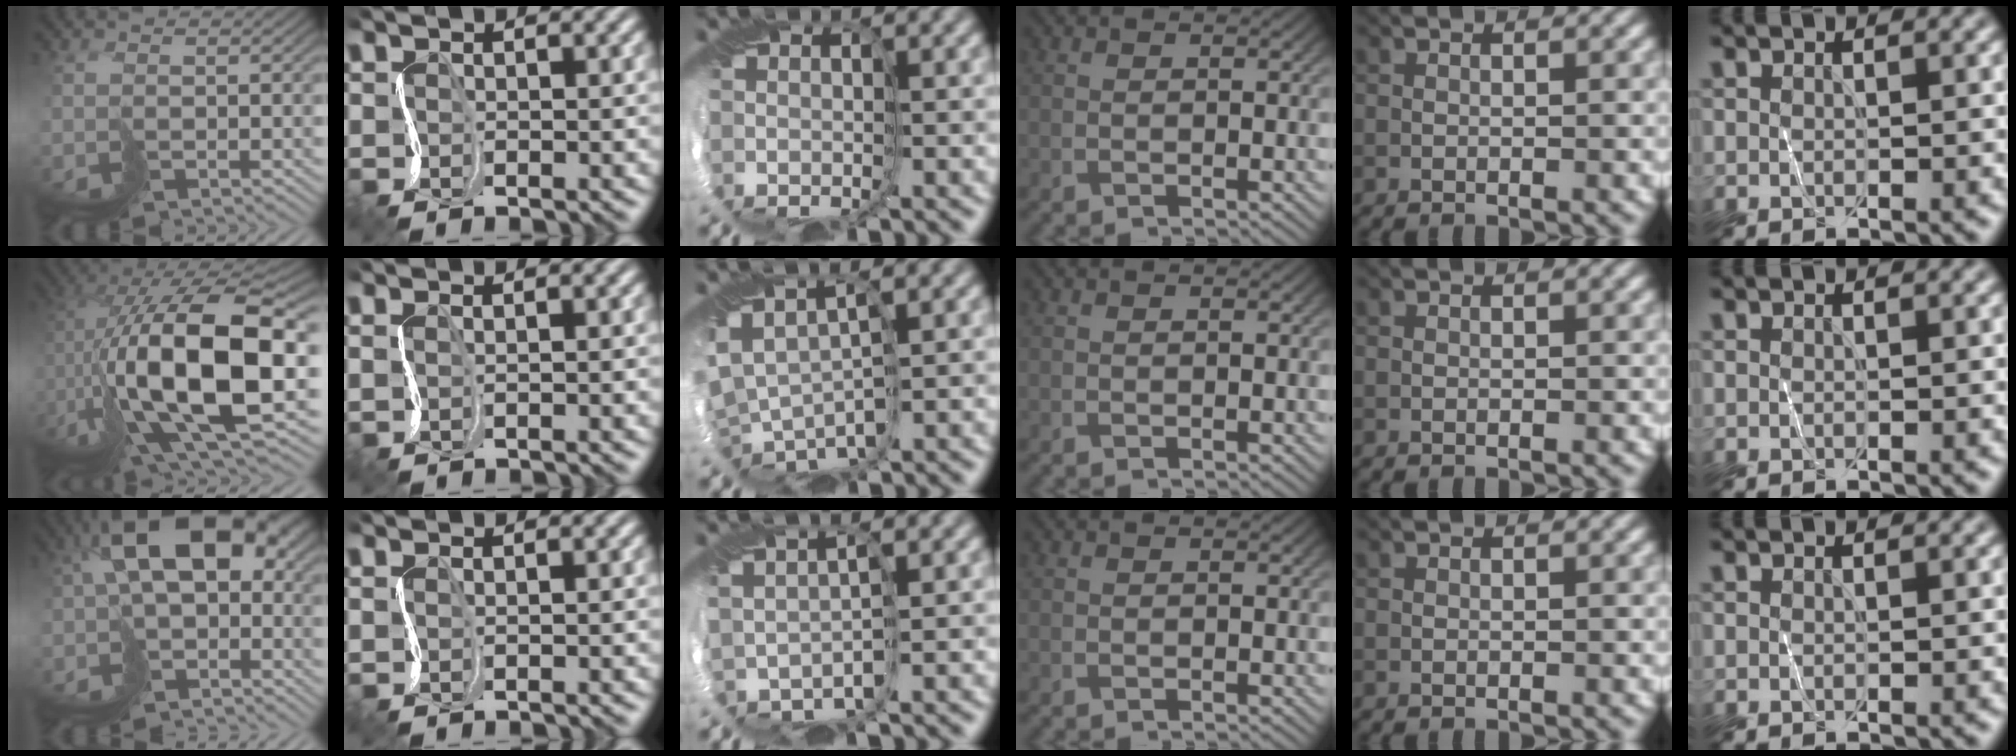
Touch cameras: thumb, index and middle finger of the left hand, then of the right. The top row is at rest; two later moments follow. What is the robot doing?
{"motion": "cut", "object": "bubble wrap"}